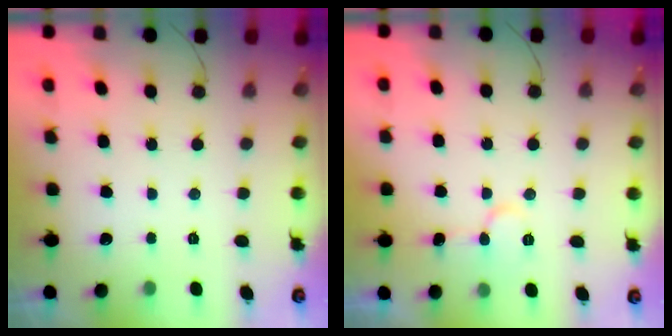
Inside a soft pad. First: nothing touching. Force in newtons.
{"total": 6.9, "press": 6.8, "slide": 0.7}